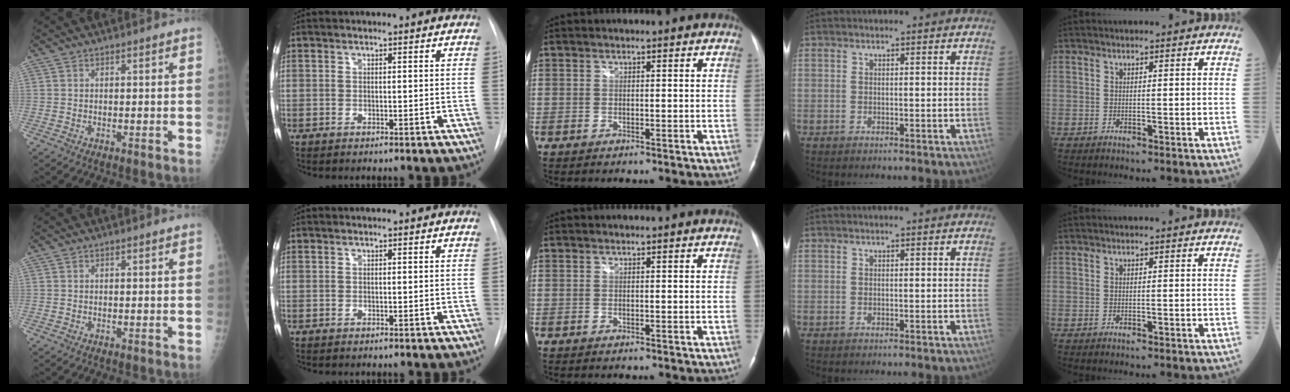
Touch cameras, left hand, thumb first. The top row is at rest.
{}